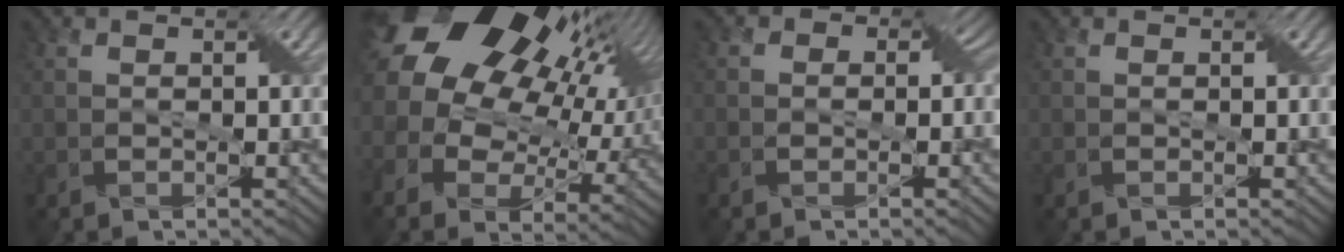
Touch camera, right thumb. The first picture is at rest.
{"total": 22.5, "force": [9.3, 14.6, 14.4], "torque": [-0.312, 0.046, 0.172]}
{"total": 3.7, "force": [-0.6, 3.1, 1.9], "torque": [-0.001, 0.012, -0.031]}
{"total": 0.0}